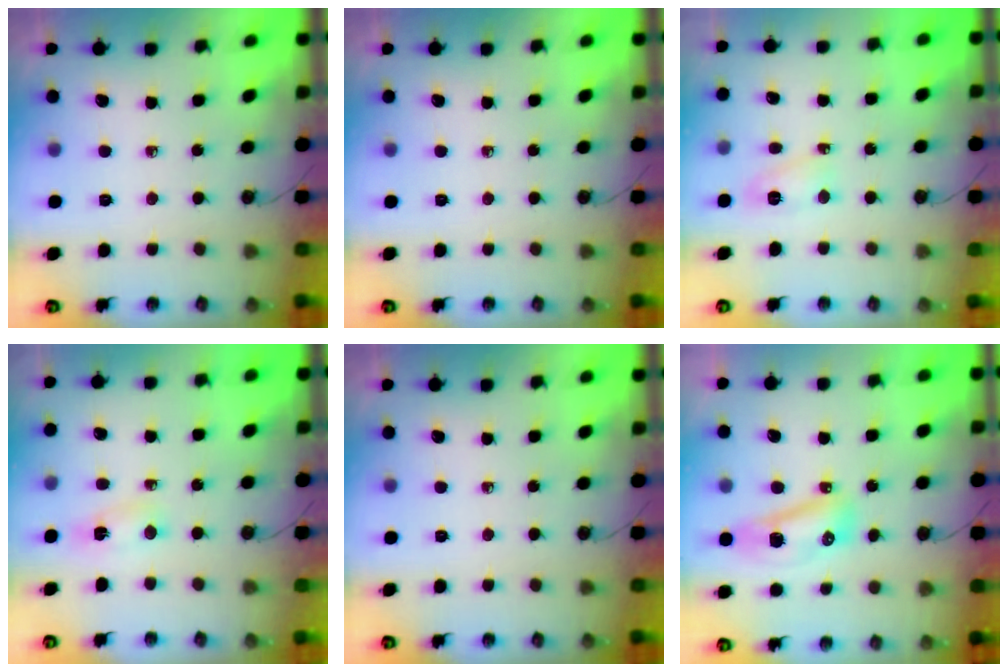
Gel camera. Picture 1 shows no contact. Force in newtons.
{"total": 0.0}
{"total": 4.6, "press": 4.6, "slide": 0.7}
{"total": 2.6, "press": 2.3, "slide": 1.1}
{"total": 0.0}
{"total": 14.0, "press": 10.4, "slide": 9.4}